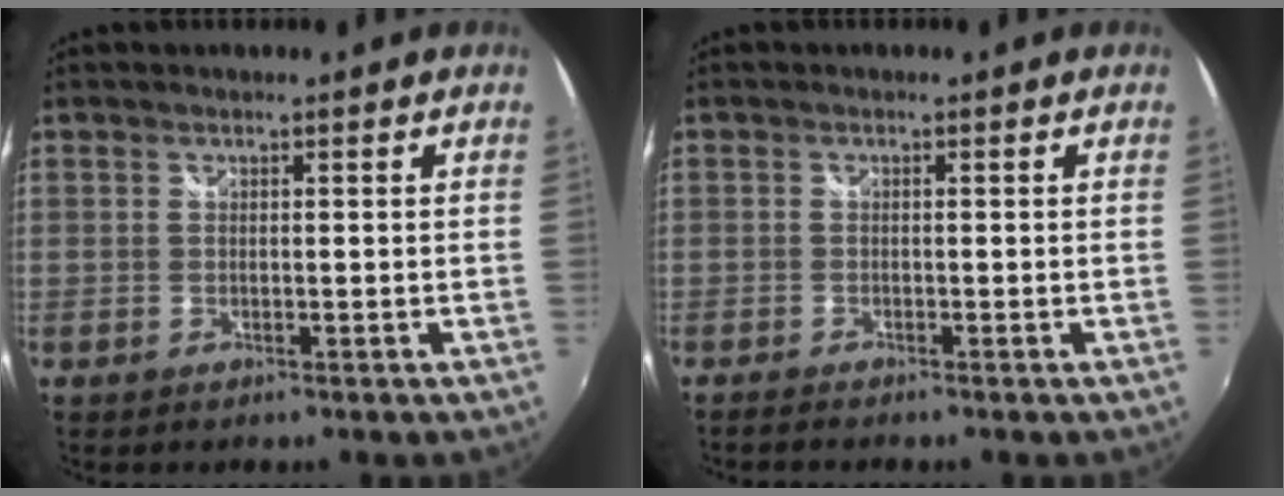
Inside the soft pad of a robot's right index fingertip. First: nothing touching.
{"total": 1.8, "force": [-1.7, 0.2, 0.5], "torque": [-0.013, -0.013, -0.030]}